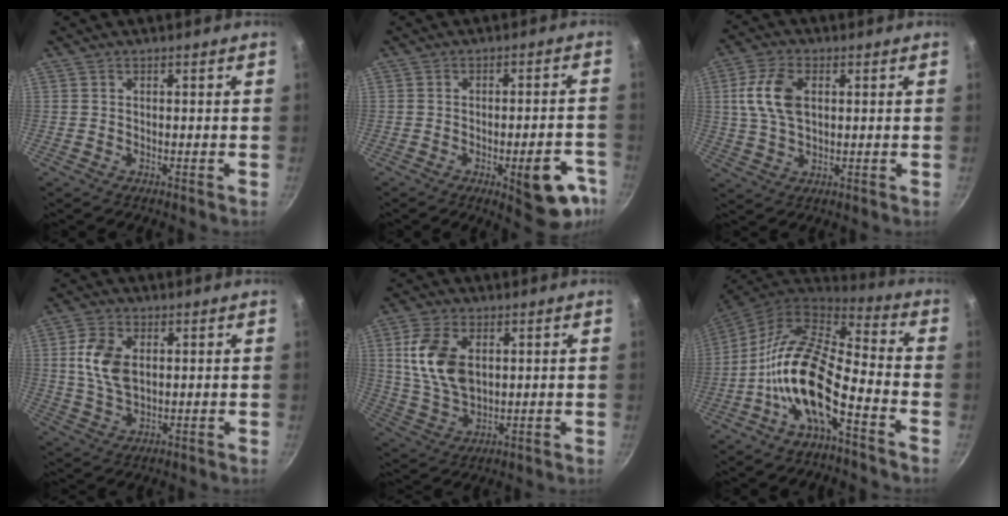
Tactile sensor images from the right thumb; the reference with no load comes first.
{"total": 12.6, "force": [-5.2, 4.5, 10.5], "torque": [-0.084, 0.026, -0.061]}
{"total": 9.3, "force": [2.0, 5.3, 7.3], "torque": [-0.139, 0.007, 0.036]}
{"total": 8.5, "force": [1.8, 5.2, 6.5], "torque": [-0.118, -0.003, 0.035]}
{"total": 12.0, "force": [3.0, 7.3, 9.0], "torque": [-0.165, -0.017, 0.064]}
{"total": 16.8, "force": [-6.4, 7.0, 13.9], "torque": [-0.254, 0.058, -0.137]}